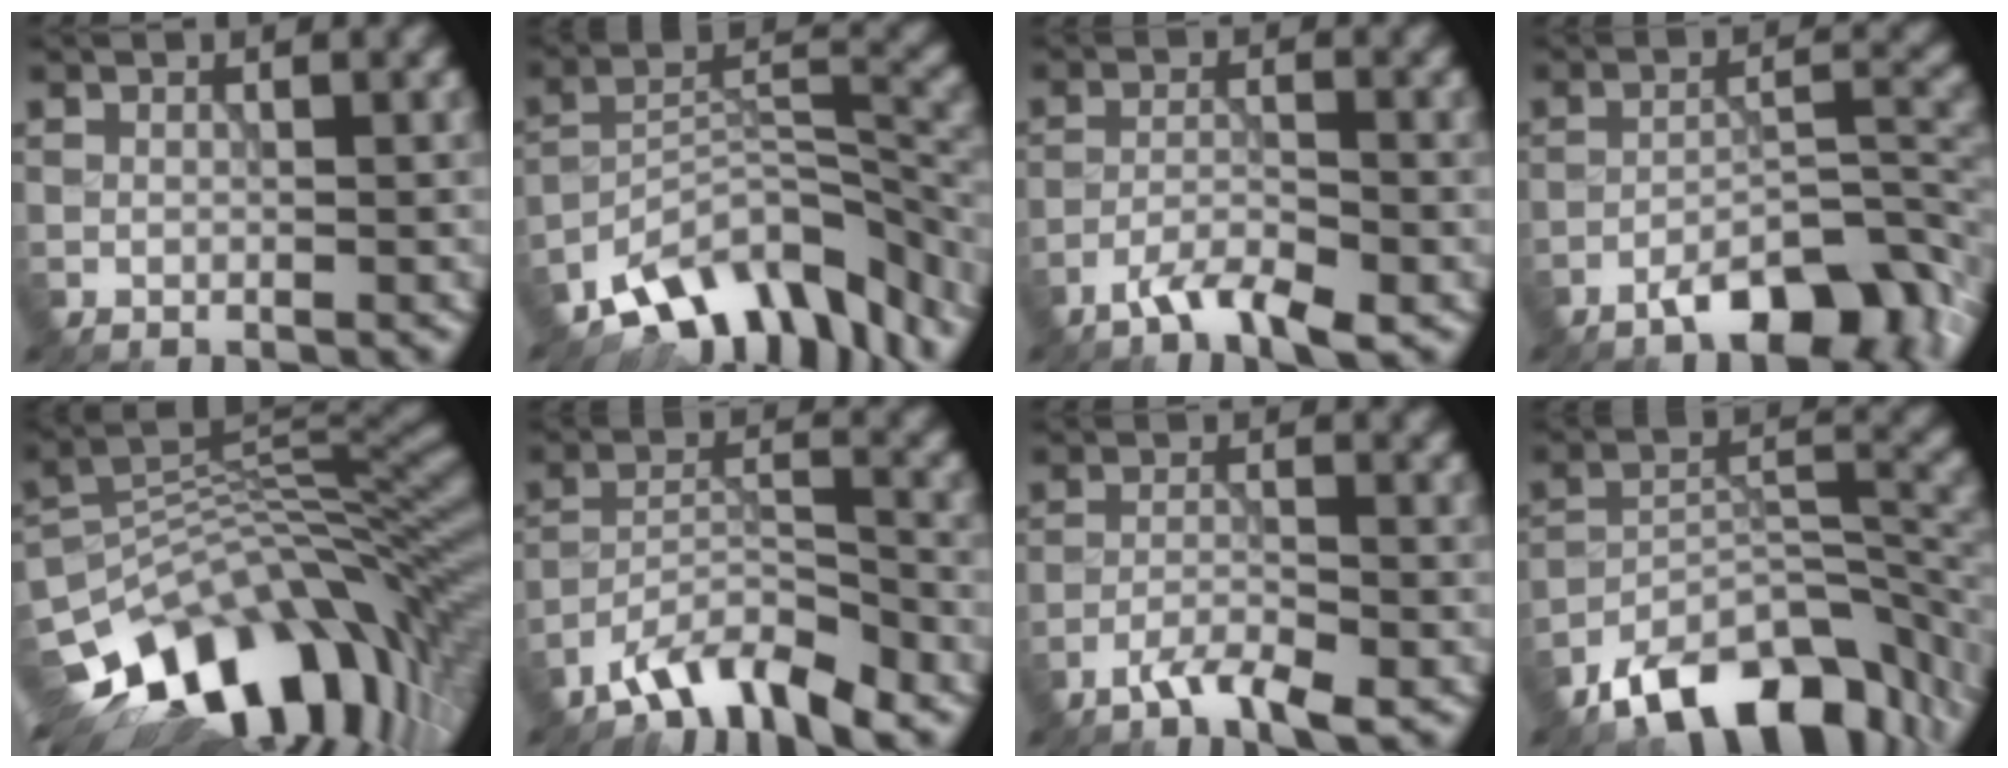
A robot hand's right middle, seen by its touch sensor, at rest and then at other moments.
{"total": 11.1, "force": [-8.7, 4.1, 5.4], "torque": [-0.088, 0.007, -0.158]}
{"total": 4.0, "force": [-3.0, 0.8, 2.6], "torque": [-0.052, 0.000, -0.063]}
{"total": 8.0, "force": [-5.6, 2.3, 5.2], "torque": [-0.077, 0.010, -0.094]}
{"total": 14.7, "force": [-7.4, 7.7, 10.1], "torque": [-0.168, 0.005, -0.122]}
{"total": 5.9, "force": [-4.9, 1.4, 3.1], "torque": [-0.049, 0.001, -0.091]}
{"total": 3.5, "force": [-2.6, 0.5, 2.2], "torque": [-0.043, 0.001, -0.056]}
{"total": 11.2, "force": [-8.1, 4.8, 6.1], "torque": [-0.095, 0.003, -0.138]}